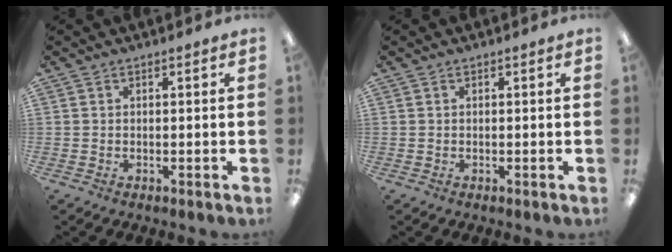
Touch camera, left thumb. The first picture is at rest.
{"total": 0.0}